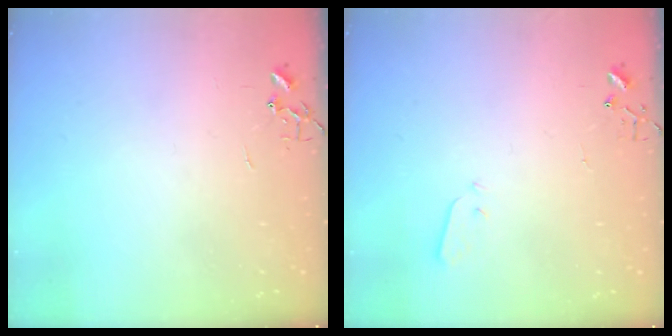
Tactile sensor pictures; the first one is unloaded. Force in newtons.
{"total": 3.1, "press": 3.0, "slide": 0.9}